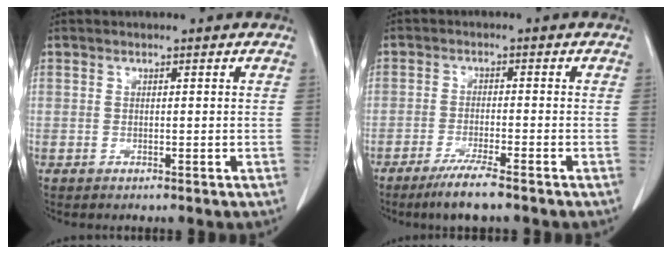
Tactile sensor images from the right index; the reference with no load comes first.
{"total": 5.4, "force": [-4.1, -0.2, 3.6], "torque": [-0.066, -0.014, -0.073]}